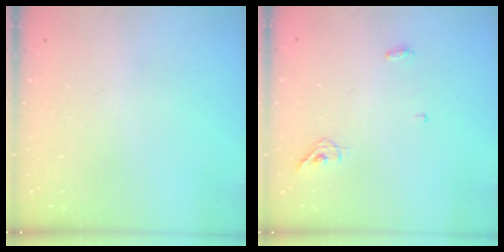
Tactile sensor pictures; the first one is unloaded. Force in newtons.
{"total": 4.9, "press": 4.8, "slide": 1.0}